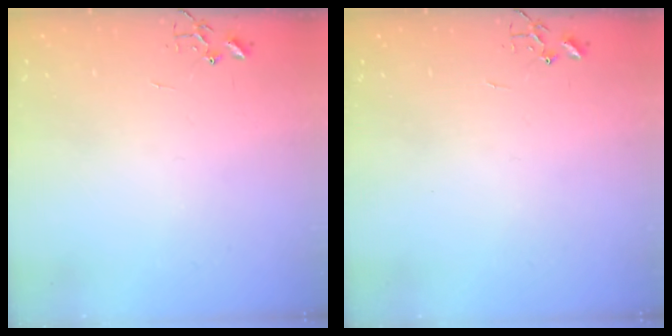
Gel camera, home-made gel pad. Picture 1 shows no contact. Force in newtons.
{"total": 0.0}